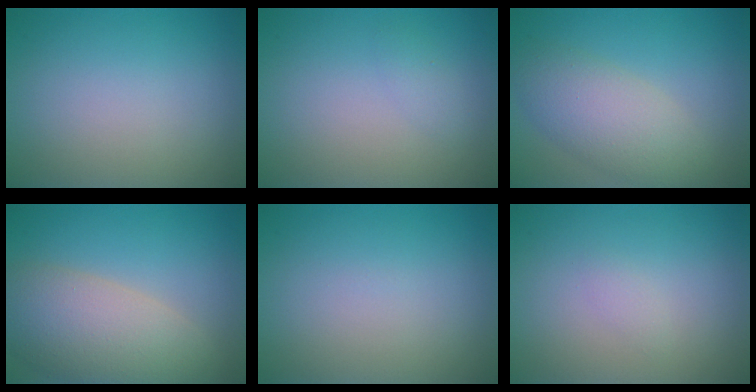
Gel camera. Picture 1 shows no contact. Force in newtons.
{"total": 0.9, "press": 0.9, "slide": 0.2}
{"total": 5.1, "press": 5.1, "slide": 0.2}
{"total": 7.9, "press": 7.9, "slide": 0.7}
{"total": 0.0}
{"total": 0.6, "press": 0.6, "slide": 0.1}